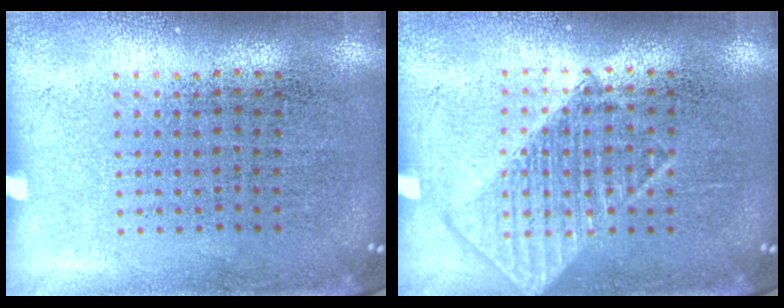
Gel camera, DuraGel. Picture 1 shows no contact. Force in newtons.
{"total": 1.2, "press": 1.2, "slide": 0.2}